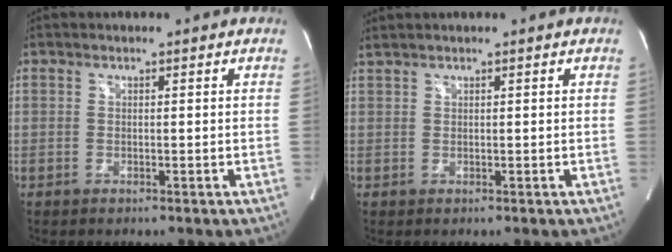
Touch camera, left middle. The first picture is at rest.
{"total": 1.0, "force": [0.9, -0.1, 0.4], "torque": [-0.016, 0.015, 0.027]}